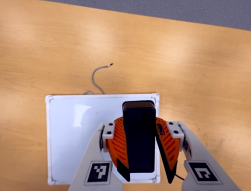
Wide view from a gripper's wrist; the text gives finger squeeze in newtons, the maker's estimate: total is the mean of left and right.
{"total": 11.1, "left": 10.3, "right": 11.8}